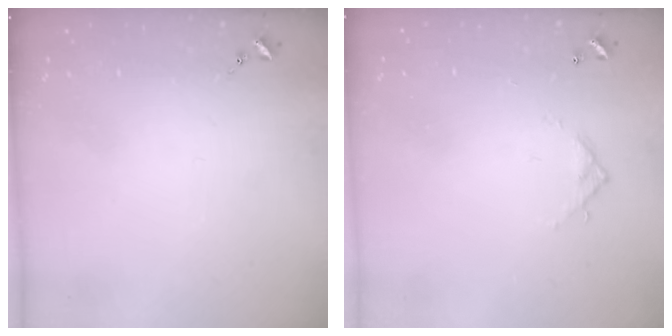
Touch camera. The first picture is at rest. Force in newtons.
{"total": 4.2, "press": 4.2, "slide": 0.2}